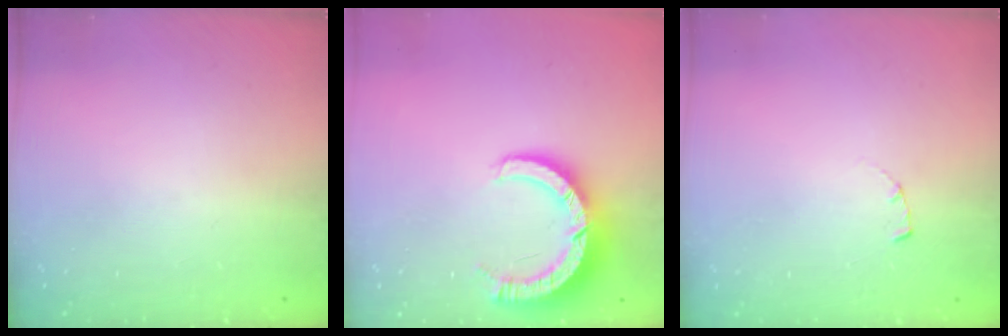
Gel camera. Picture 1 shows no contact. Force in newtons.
{"total": 9.2, "press": 9.2, "slide": 0.7}
{"total": 1.7, "press": 1.7, "slide": 0.2}